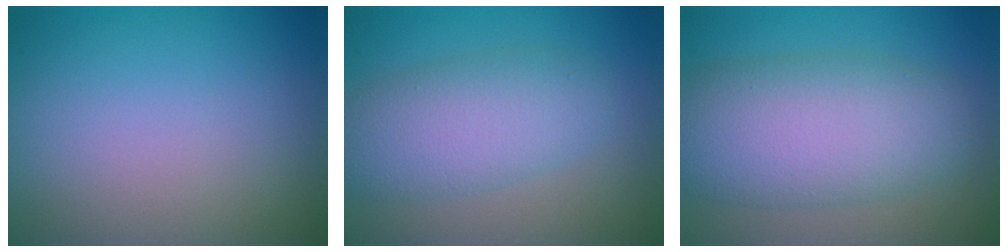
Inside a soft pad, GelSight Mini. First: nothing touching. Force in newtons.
{"total": 5.2, "press": 5.2, "slide": 0.1}
{"total": 8.3, "press": 8.3, "slide": 0.4}